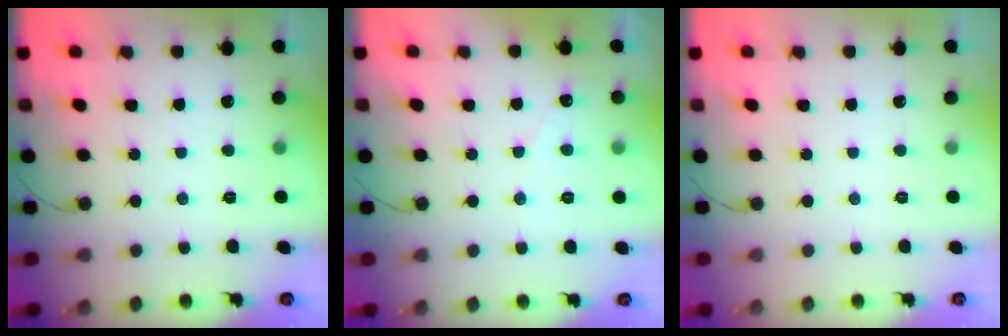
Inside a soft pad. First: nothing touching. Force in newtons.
{"total": 1.6, "press": 1.6, "slide": 0.1}
{"total": 0.0}